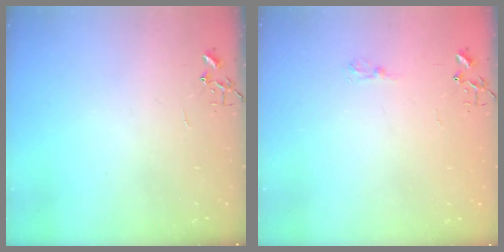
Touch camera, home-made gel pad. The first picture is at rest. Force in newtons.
{"total": 6.6, "press": 6.5, "slide": 0.8}